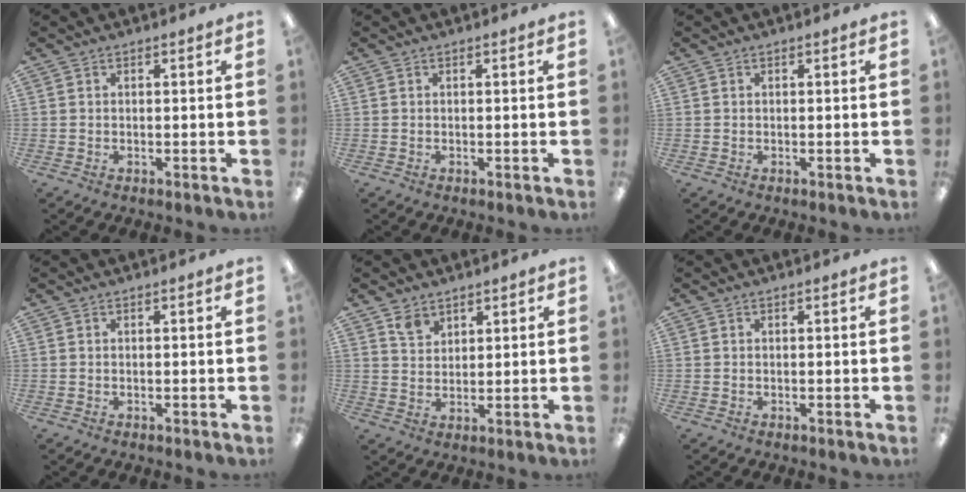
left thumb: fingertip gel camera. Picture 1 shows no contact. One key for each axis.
{"total": 0.0}
{"total": 0.0}
{"total": 0.0}
{"total": 4.3, "fx": 3.2, "fy": 2.7, "fz": 0.9, "tx": -0.010, "ty": -0.015, "tz": 0.060}
{"total": 0.0}